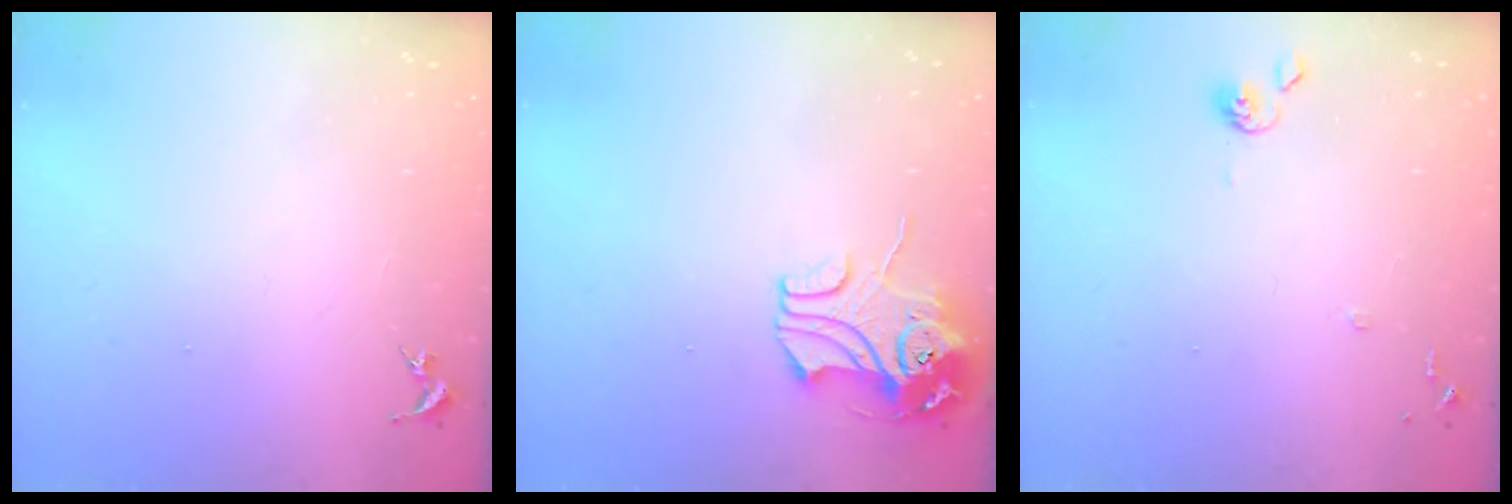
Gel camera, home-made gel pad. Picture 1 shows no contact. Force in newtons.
{"total": 10.6, "press": 10.4, "slide": 1.7}
{"total": 6.6, "press": 6.6, "slide": 0.6}